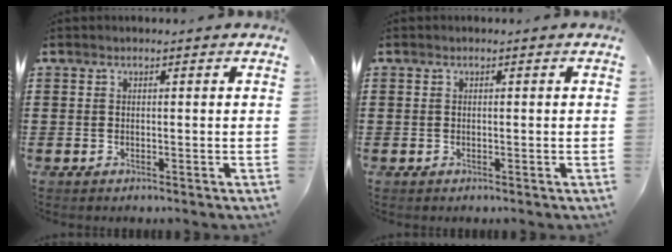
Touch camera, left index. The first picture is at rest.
{"total": 0.0}